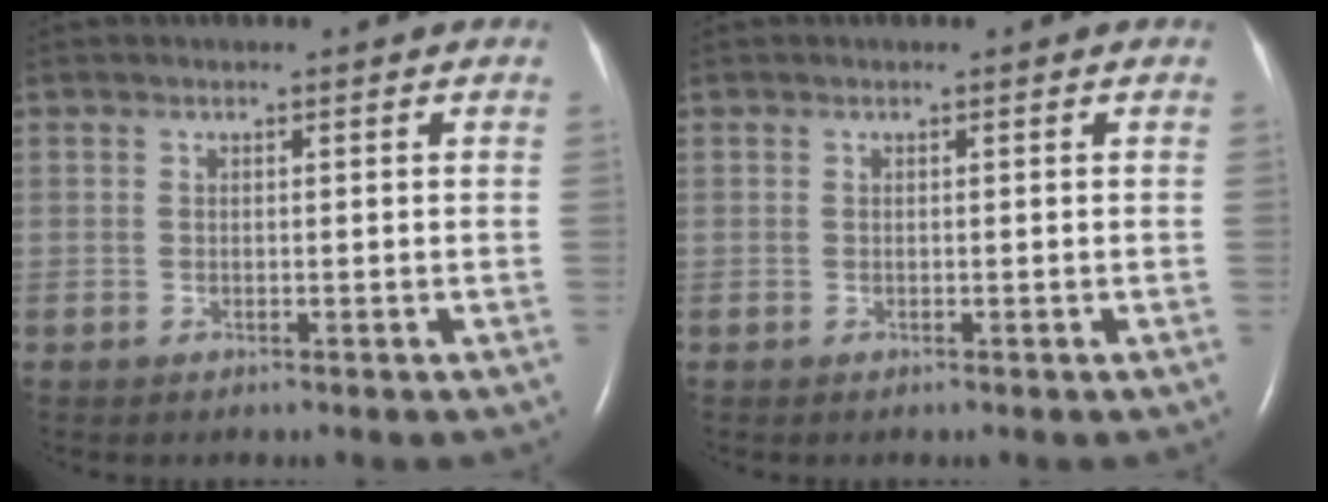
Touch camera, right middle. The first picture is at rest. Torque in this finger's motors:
{"motor_torque": [-0.01, 0.02, 0.00, 0.01]}